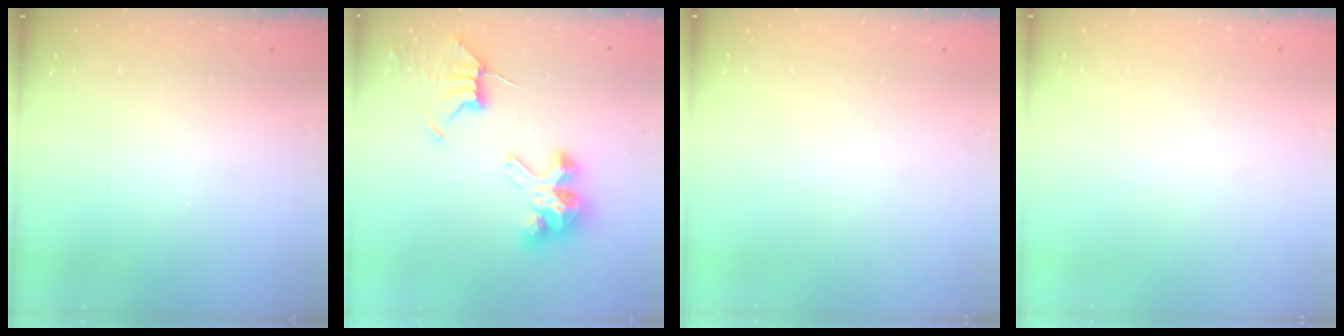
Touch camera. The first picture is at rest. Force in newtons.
{"total": 9.4, "press": 9.4, "slide": 0.7}
{"total": 0.0}
{"total": 0.0}